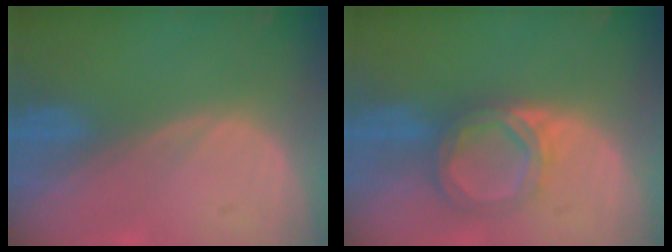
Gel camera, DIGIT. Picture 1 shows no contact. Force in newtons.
{"total": 5.6, "press": 5.3, "slide": 2.0}